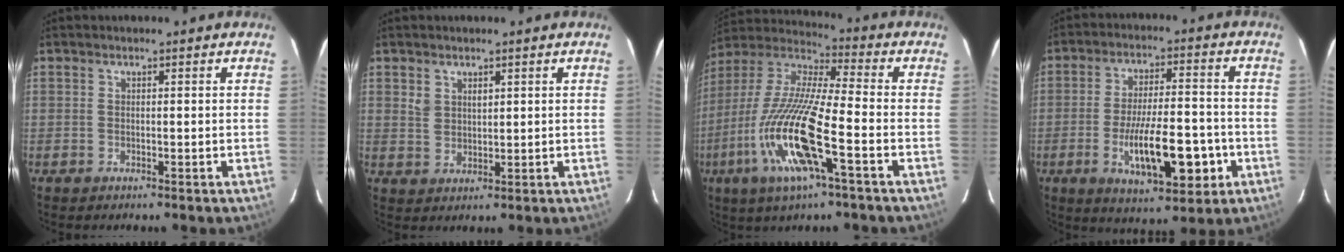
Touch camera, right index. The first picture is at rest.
{"total": 2.8, "force": [1.5, 1.9, 1.4], "torque": [-0.028, 0.005, 0.036]}
{"total": 17.6, "force": [-6.2, 2.1, 16.4], "torque": [-0.352, -0.015, -0.119]}
{"total": 13.5, "force": [-4.2, 3.8, 12.2], "torque": [-0.204, -0.002, -0.060]}